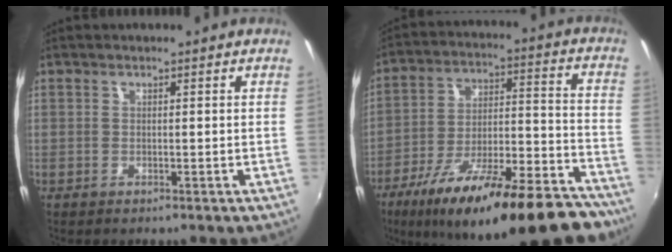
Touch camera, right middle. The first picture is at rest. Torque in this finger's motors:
{"motor_torque": [1.25, -0.89, 0.88, 0.21]}